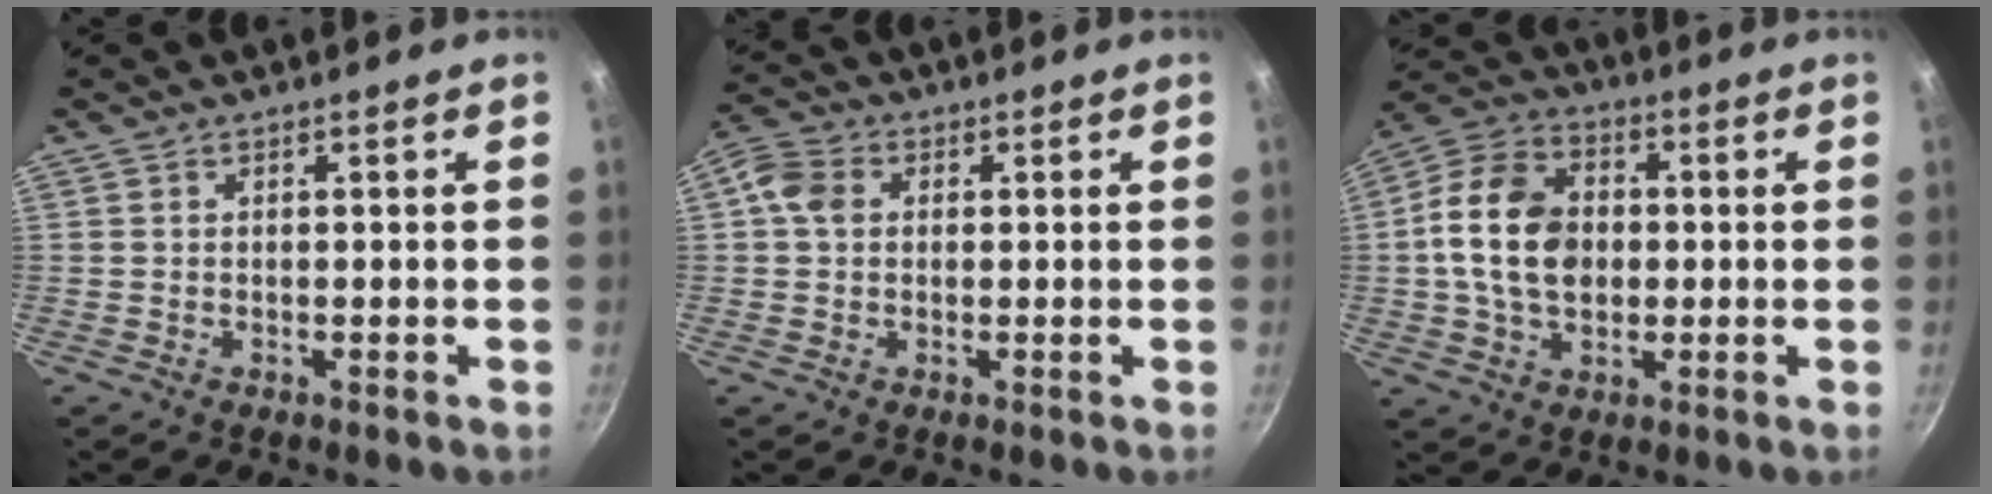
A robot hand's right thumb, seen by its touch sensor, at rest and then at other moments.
{"total": 5.2, "force": [0.6, 4.3, 2.9], "torque": [-0.043, 0.008, -0.003]}
{"total": 14.5, "force": [0.4, 10.4, 10.1], "torque": [-0.162, 0.017, -0.009]}